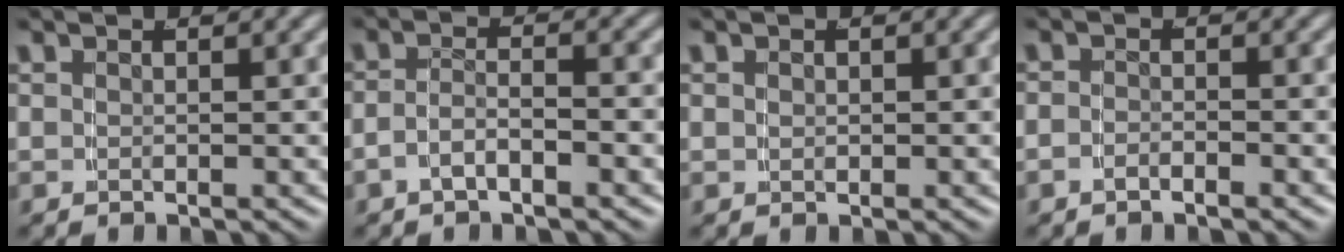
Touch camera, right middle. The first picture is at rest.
{"total": 2.5, "force": [-1.9, 0.6, 1.4], "torque": [-0.026, -0.007, -0.033]}
{"total": 0.0}
{"total": 1.3, "force": [-1.2, 0.2, 0.3], "torque": [-0.008, -0.004, -0.024]}